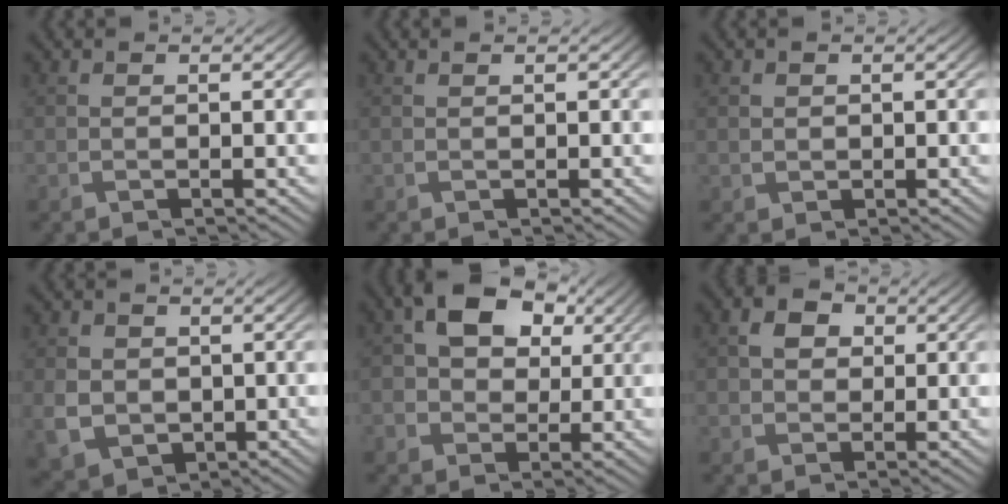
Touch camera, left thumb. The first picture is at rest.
{"total": 0.0}
{"total": 1.0, "force": [0.2, 1.0, 0.2], "torque": [-0.008, -0.005, 0.005]}
{"total": 5.3, "force": [-0.3, 4.5, 2.7], "torque": [-0.085, -0.015, -0.006]}
{"total": 9.1, "force": [2.3, 7.0, 5.4], "torque": [-0.121, 0.020, 0.034]}
{"total": 3.2, "force": [0.6, 2.6, 1.7], "torque": [-0.042, 0.005, 0.004]}